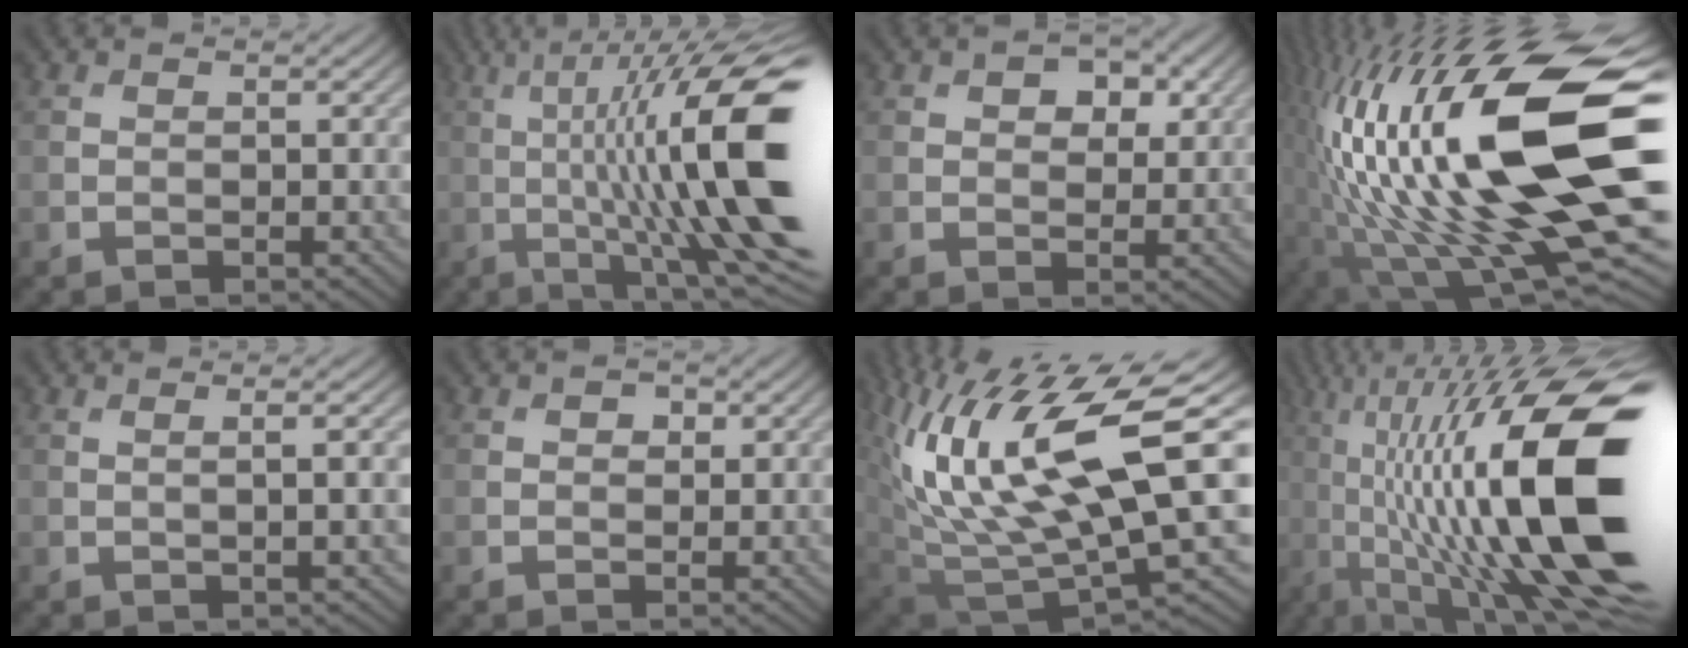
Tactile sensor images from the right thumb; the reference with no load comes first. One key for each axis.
{"total": 20.6, "fx": -0.1, "fy": 5.3, "fz": 19.9, "tx": -0.299, "ty": 0.030, "tz": 0.008}
{"total": 4.3, "fx": 1.8, "fy": 2.6, "fz": 2.8, "tx": -0.044, "ty": -0.001, "tz": 0.025}
{"total": 22.5, "fx": 1.0, "fy": 6.7, "fz": 21.5, "tx": -0.387, "ty": -0.010, "tz": 0.012}
{"total": 3.6, "fx": 0.4, "fy": 0.7, "fz": 3.6, "tx": -0.048, "ty": 0.014, "tz": 0.003}
{"total": 1.4, "fx": 0.5, "fy": 1.0, "fz": 0.8, "tx": -0.009, "ty": -0.001, "tz": 0.005}
{"total": 18.3, "fx": 5.9, "fy": 6.8, "fz": 16.0, "tx": -0.307, "ty": 0.001, "tz": 0.111}
{"total": 21.9, "fx": -1.4, "fy": 6.6, "fz": 20.8, "tx": -0.354, "ty": 0.013, "tz": -0.027}